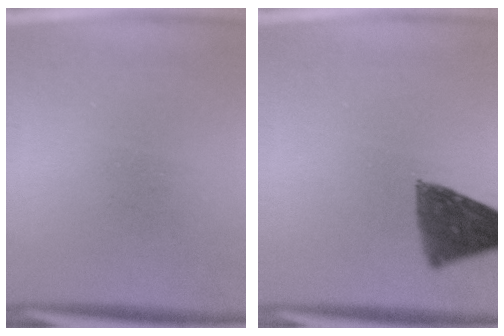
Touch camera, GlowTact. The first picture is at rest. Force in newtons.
{"total": 9.8}